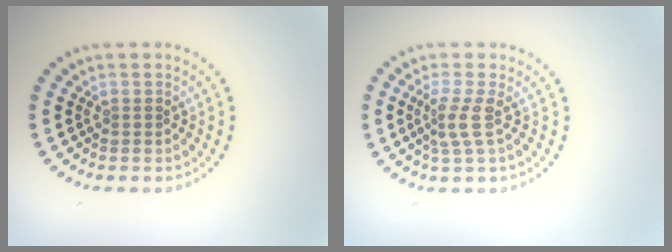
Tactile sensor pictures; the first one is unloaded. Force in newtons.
{"total": 2.2, "press": 1.6, "slide": 1.5}